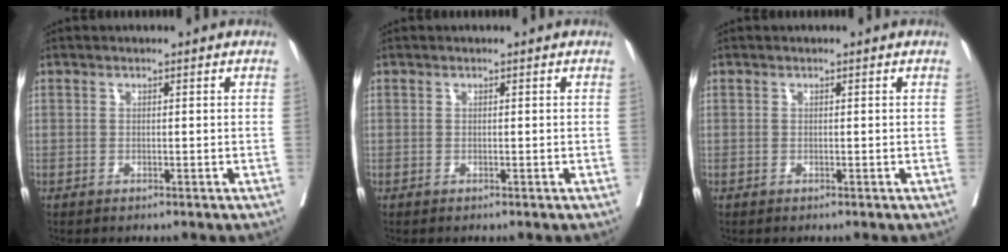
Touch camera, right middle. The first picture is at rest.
{"total": 0.0}
{"total": 0.0}